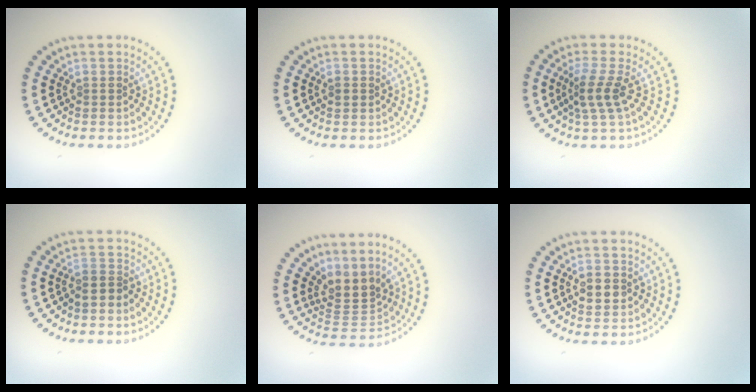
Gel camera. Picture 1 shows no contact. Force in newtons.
{"total": 1.0, "press": 1.0, "slide": 0.2}
{"total": 2.5, "press": 1.8, "slide": 1.7}
{"total": 1.6, "press": 1.4, "slide": 0.8}
{"total": 3.0, "press": 2.0, "slide": 2.3}
{"total": 2.1, "press": 2.0, "slide": 0.2}